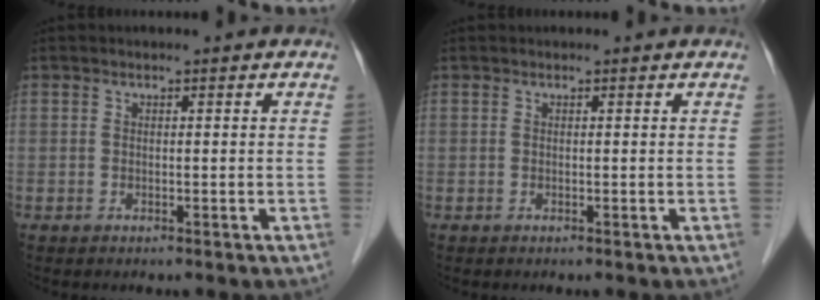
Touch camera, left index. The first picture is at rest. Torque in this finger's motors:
{"motor_torque": [-0.36, -0.58, -0.02, 0.01]}